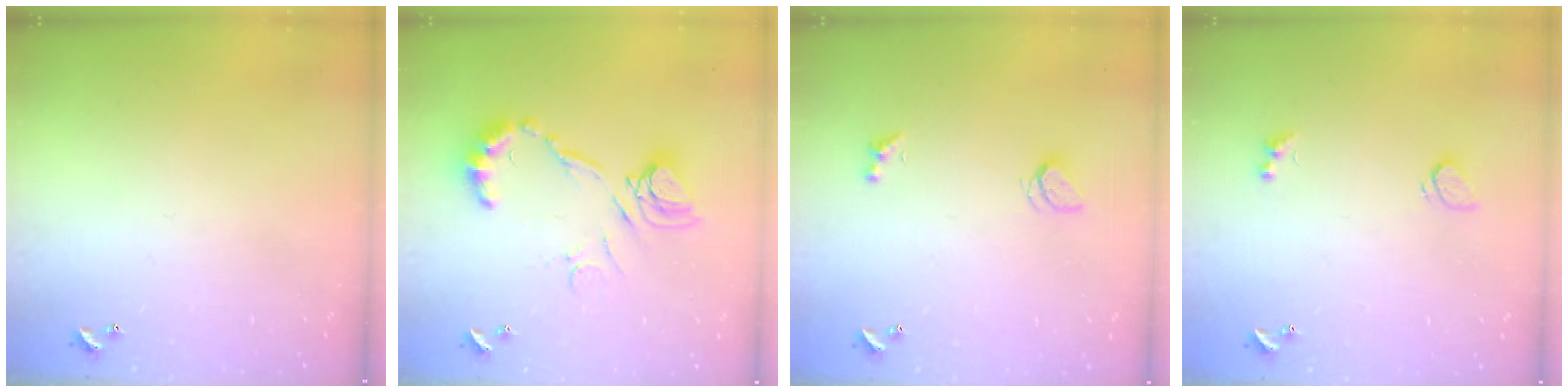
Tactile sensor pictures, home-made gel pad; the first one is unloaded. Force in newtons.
{"total": 14.3, "press": 14.2, "slide": 1.2}
{"total": 1.3, "press": 1.2, "slide": 0.4}
{"total": 2.7, "press": 2.5, "slide": 1.1}